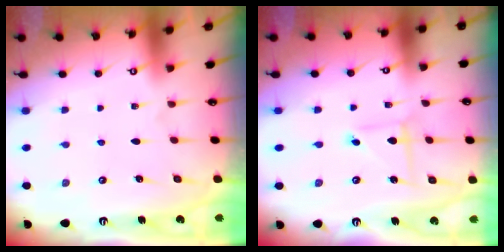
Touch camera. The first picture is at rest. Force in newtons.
{"total": 2.4, "press": 2.4, "slide": 0.2}